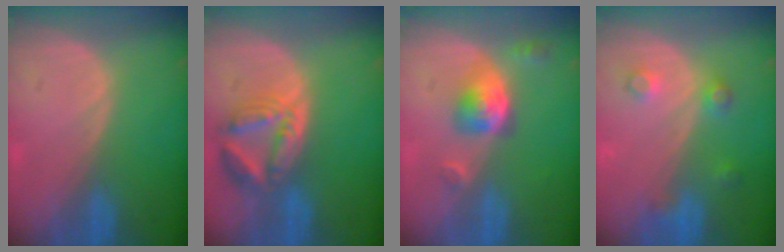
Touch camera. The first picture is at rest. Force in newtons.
{"total": 8.0, "press": 7.1, "slide": 3.8}
{"total": 5.5, "press": 5.0, "slide": 2.3}
{"total": 3.8, "press": 3.5, "slide": 1.6}